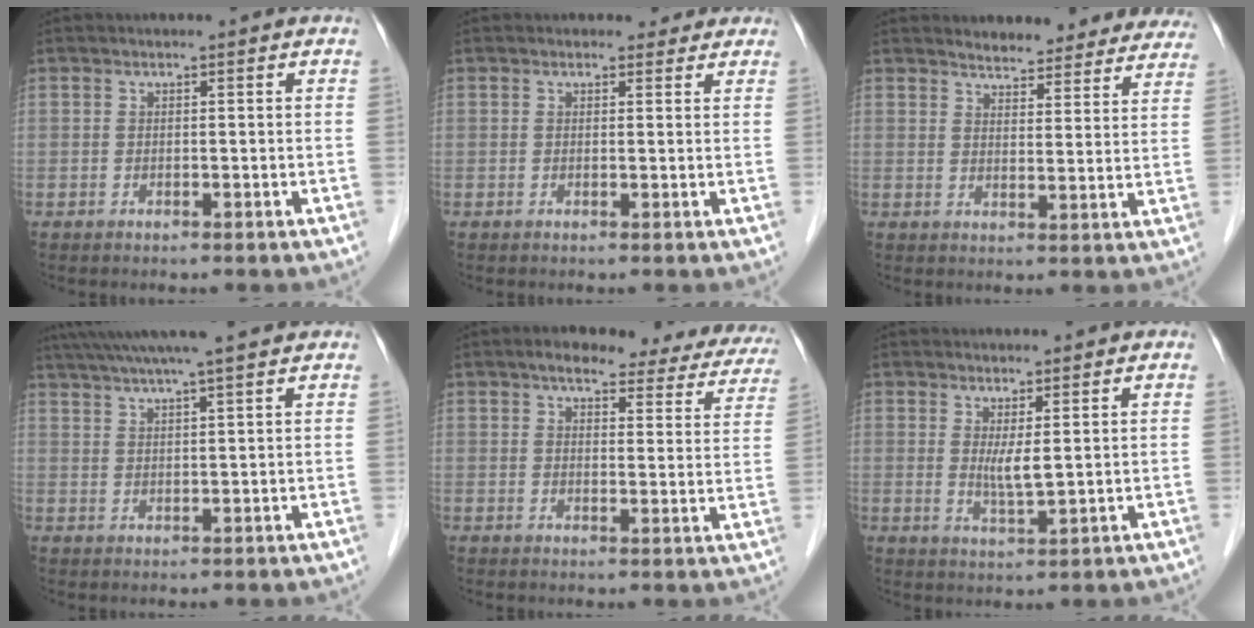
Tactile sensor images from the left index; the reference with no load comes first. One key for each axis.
{"total": 2.1, "fx": 1.6, "fy": 1.3, "fz": 0.0, "tx": 0.006, "ty": 0.002, "tz": 0.010}
{"total": 14.6, "fx": 13.6, "fy": 4.1, "fz": 3.4, "tx": -0.008, "ty": -0.010, "tz": 0.145}
{"total": 12.9, "fx": 11.0, "fy": 0.0, "fz": 6.7, "tx": -0.117, "ty": 0.040, "tz": 0.156}
{"total": 18.6, "fx": 15.6, "fy": 5.6, "fz": 8.4, "tx": -0.088, "ty": 0.020, "tz": 0.167}
{"total": 3.1, "fx": 0.9, "fy": 0.3, "fz": 3.0, "tx": -0.061, "ty": -0.013, "tz": 0.022}